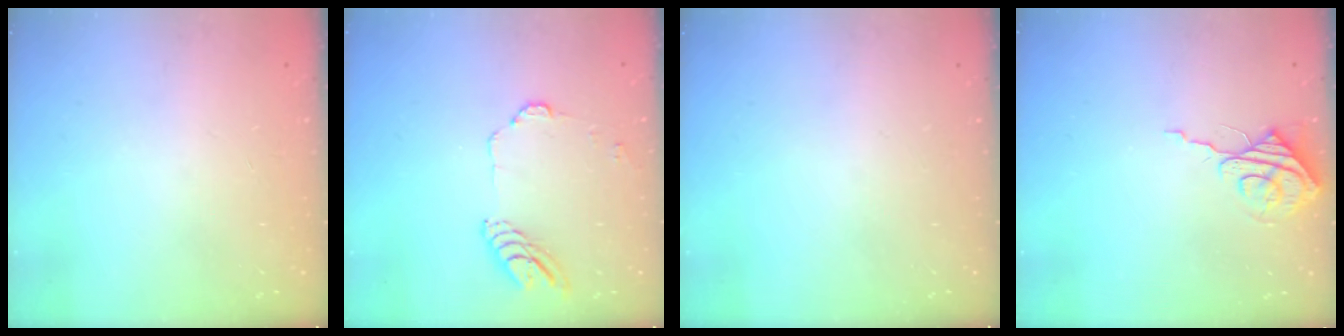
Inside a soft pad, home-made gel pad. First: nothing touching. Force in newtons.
{"total": 8.4, "press": 8.4, "slide": 0.3}
{"total": 0.0}
{"total": 7.7, "press": 7.7, "slide": 0.3}